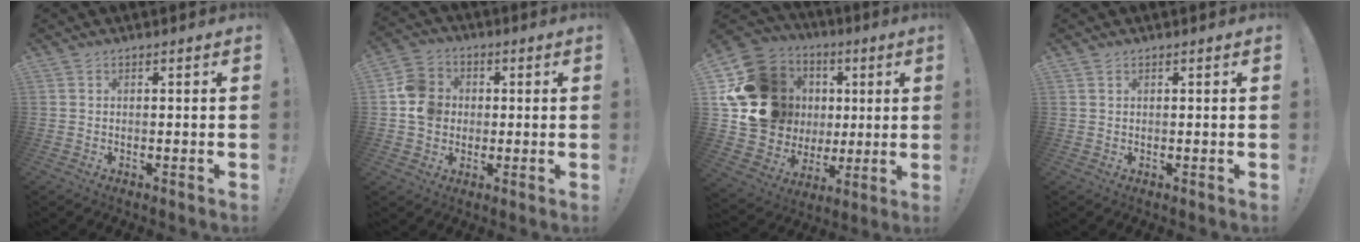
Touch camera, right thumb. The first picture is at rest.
{"total": 10.2, "force": [0.2, 9.3, 4.2], "torque": [-0.066, 0.011, 0.008]}
{"total": 21.5, "force": [5.2, 18.3, 9.9], "torque": [-0.162, -0.022, 0.152]}
{"total": 0.6, "force": [0.5, 0.3, 0.3], "torque": [-0.006, -0.001, 0.010]}